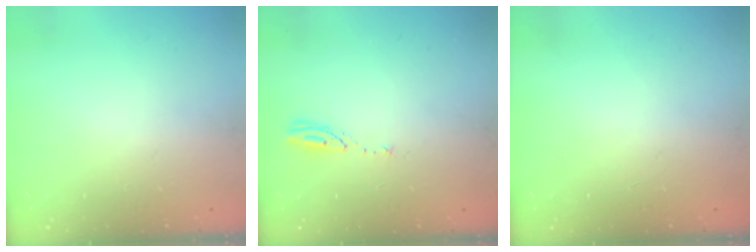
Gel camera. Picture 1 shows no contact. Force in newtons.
{"total": 3.7, "press": 3.7, "slide": 0.3}
{"total": 0.9, "press": 0.0, "slide": 0.9}